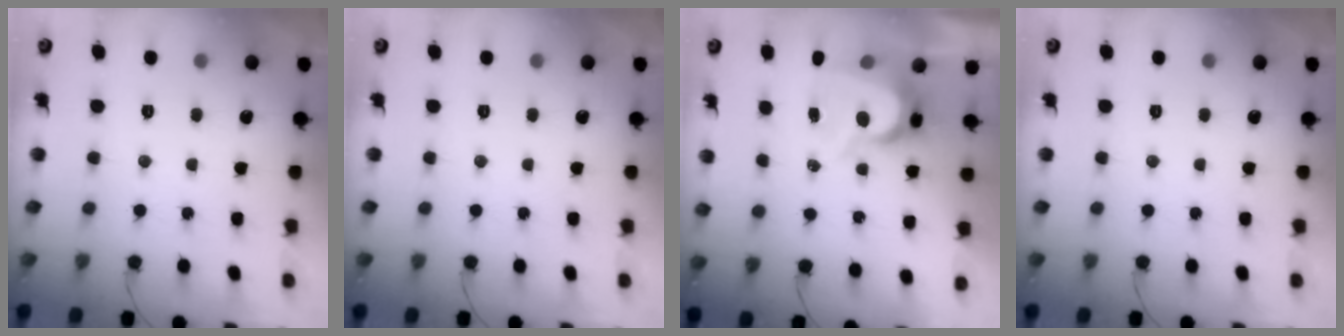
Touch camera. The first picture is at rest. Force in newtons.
{"total": 0.0}
{"total": 8.3, "press": 8.2, "slide": 0.6}
{"total": 0.0}